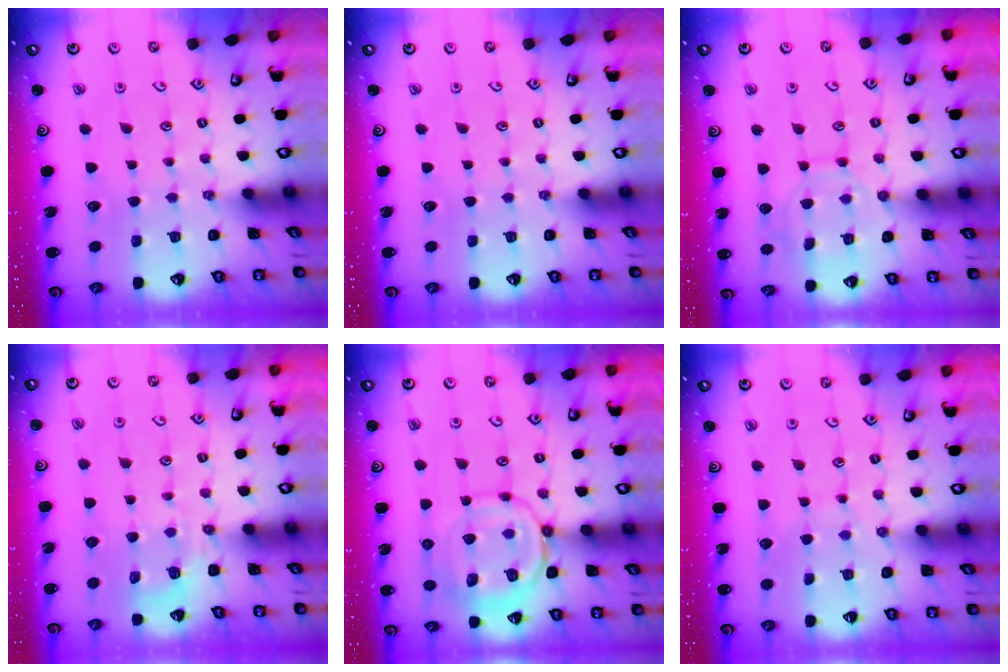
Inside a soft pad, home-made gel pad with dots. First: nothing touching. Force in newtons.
{"total": 0.0}
{"total": 11.0, "press": 11.0, "slide": 0.8}
{"total": 3.9, "press": 3.1, "slide": 2.3}
{"total": 11.6, "press": 11.5, "slide": 1.1}
{"total": 5.2, "press": 5.2, "slide": 0.4}